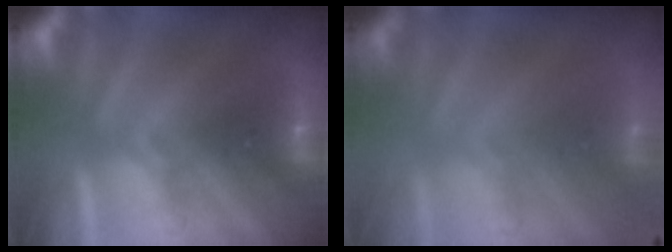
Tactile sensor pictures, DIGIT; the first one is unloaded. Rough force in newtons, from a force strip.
{"total": 1.4}